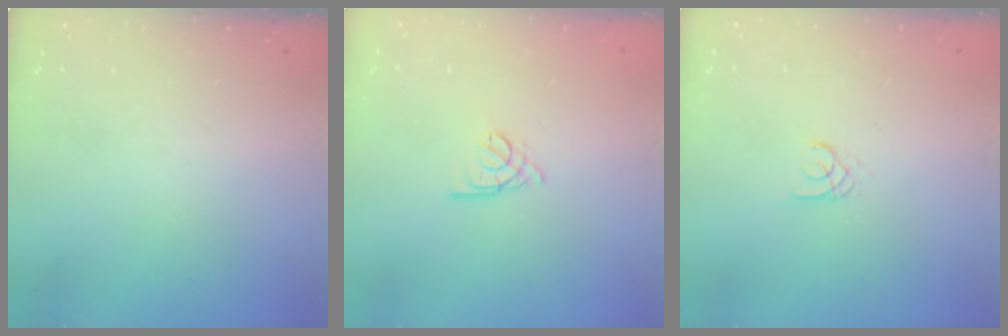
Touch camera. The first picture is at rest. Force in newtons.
{"total": 2.3, "press": 2.3, "slide": 0.5}
{"total": 1.7, "press": 1.7, "slide": 0.2}